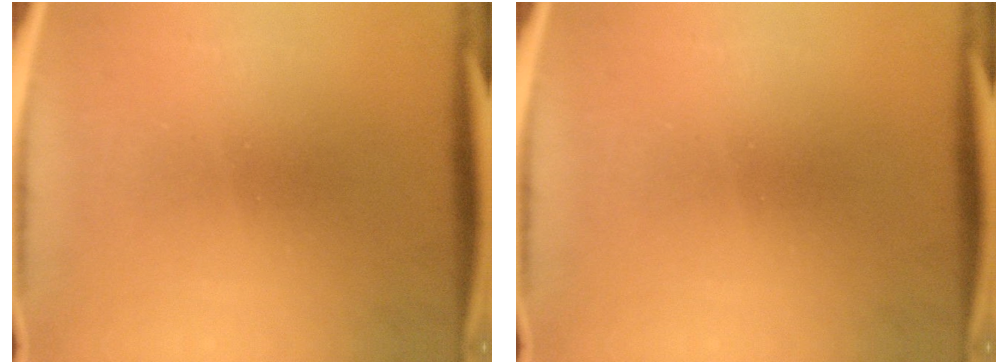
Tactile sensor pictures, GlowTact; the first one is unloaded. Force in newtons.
{"total": 0.0}